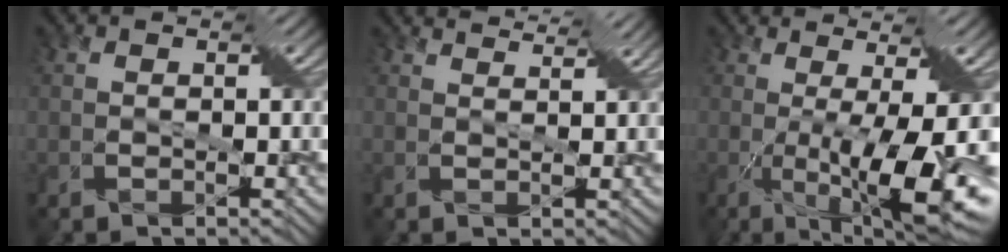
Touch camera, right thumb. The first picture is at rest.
{"total": 3.7, "force": [3.6, 0.1, 1.1], "torque": [-0.032, 0.005, 0.050]}
{"total": 11.0, "force": [-1.5, 2.3, 10.7], "torque": [-0.172, -0.012, -0.010]}